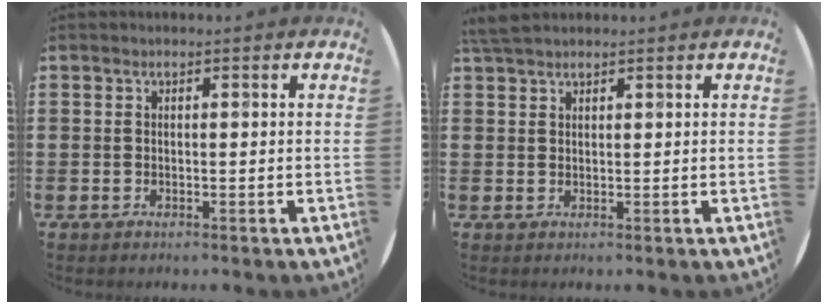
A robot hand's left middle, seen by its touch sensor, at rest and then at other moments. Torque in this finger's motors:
{"motor_torque": [0.45, -0.24, 0.04, 0.01]}